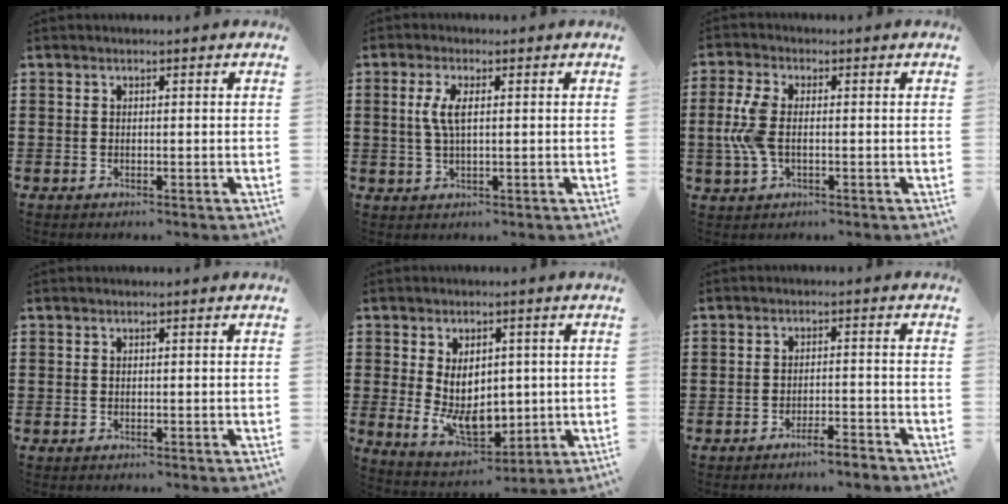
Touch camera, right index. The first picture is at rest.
{"total": 4.0, "force": [0.7, 1.3, 3.7], "torque": [-0.082, 0.005, 0.007]}
{"total": 6.1, "force": [-0.4, 3.2, 5.2], "torque": [-0.139, -0.007, -0.016]}
{"total": 0.0}
{"total": 8.4, "force": [0.0, 5.8, 6.1], "torque": [-0.097, 0.002, -0.002]}
{"total": 2.9, "force": [-2.7, 0.0, 1.0], "torque": [-0.019, 0.003, -0.053]}